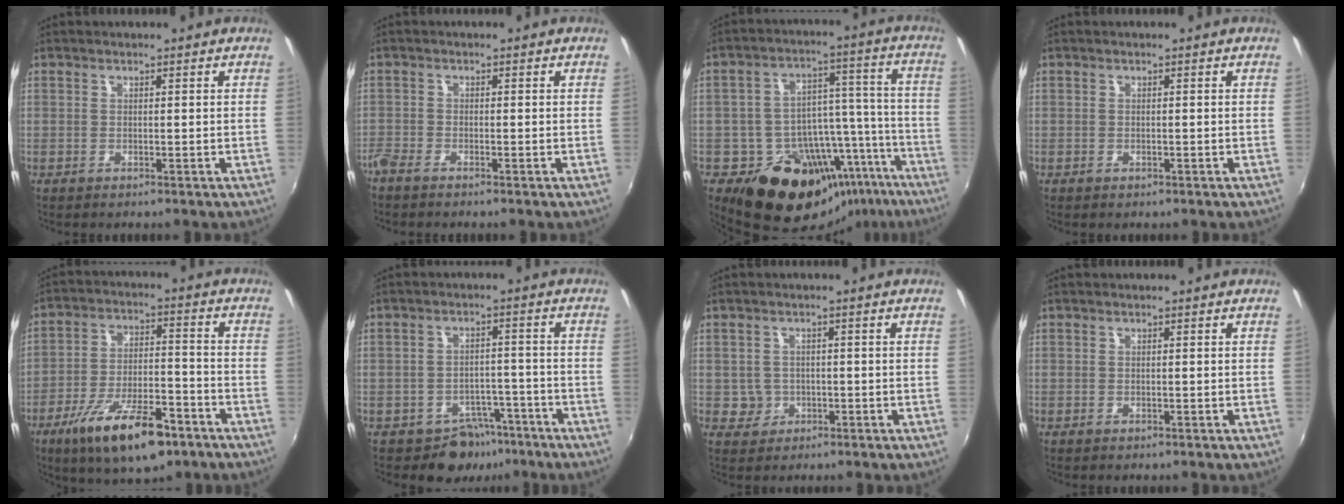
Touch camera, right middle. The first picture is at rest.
{"total": 2.5, "force": [-2.3, 0.4, 1.0], "torque": [-0.033, -0.008, -0.049]}
{"total": 21.7, "force": [-15.6, 11.7, 9.5], "torque": [-0.154, 0.046, -0.208]}
{"total": 0.0}
{"total": 16.4, "force": [-10.2, 5.3, 11.6], "torque": [-0.218, -0.022, -0.167]}
{"total": 6.2, "force": [-4.4, 4.2, 0.7], "torque": [-0.014, 0.030, -0.050]}
{"total": 3.2, "force": [-0.6, 3.1, 0.4], "torque": [-0.011, 0.004, -0.006]}
{"total": 0.0}